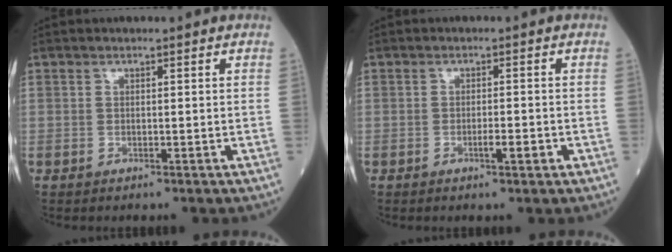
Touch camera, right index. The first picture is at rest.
{"total": 2.2, "force": [-0.9, 0.3, 2.0], "torque": [-0.032, 0.000, -0.014]}